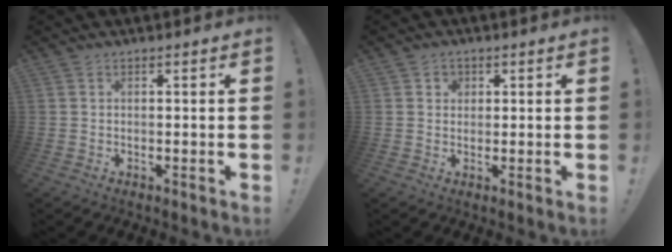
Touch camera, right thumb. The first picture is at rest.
{"total": 2.3, "force": [0.9, 2.1, 0.6], "torque": [-0.003, -0.004, 0.013]}